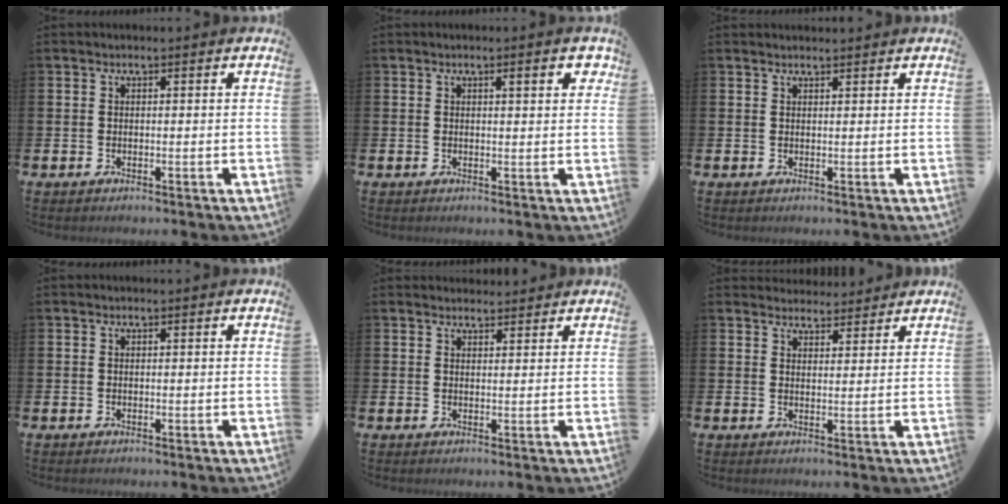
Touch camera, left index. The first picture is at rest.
{"total": 2.5, "force": [1.1, 0.6, 2.2], "torque": [-0.026, 0.000, 0.013]}
{"total": 1.0, "force": [1.0, 0.1, 0.2], "torque": [0.008, -0.003, 0.016]}
{"total": 0.0}
{"total": 2.1, "force": [2.1, 0.5, -0.1], "torque": [0.010, -0.009, 0.036]}
{"total": 3.5, "force": [3.4, 0.9, -0.3], "torque": [0.010, -0.019, 0.061]}